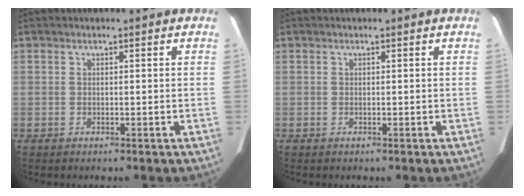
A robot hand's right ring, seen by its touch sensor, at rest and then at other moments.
{"total": 0.0}